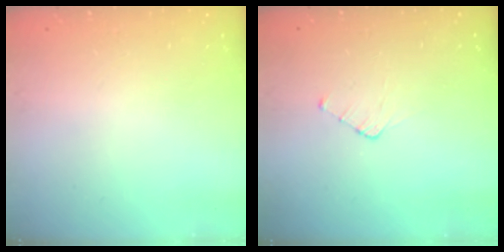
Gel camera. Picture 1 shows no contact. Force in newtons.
{"total": 2.5, "press": 2.5, "slide": 0.3}